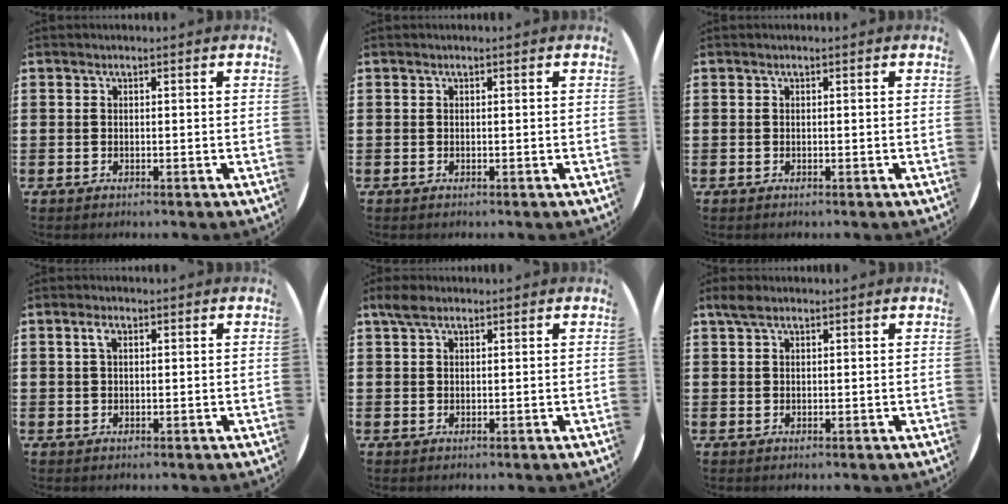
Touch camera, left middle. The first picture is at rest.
{"total": 0.0}
{"total": 0.0}
{"total": 1.8, "force": [0.8, 0.9, 1.4], "torque": [-0.024, 0.003, 0.011]}
{"total": 2.1, "force": [1.5, 1.0, 1.2], "torque": [-0.019, 0.003, 0.025]}
{"total": 1.8, "force": [1.3, 0.8, 1.0], "torque": [-0.023, 0.006, 0.024]}